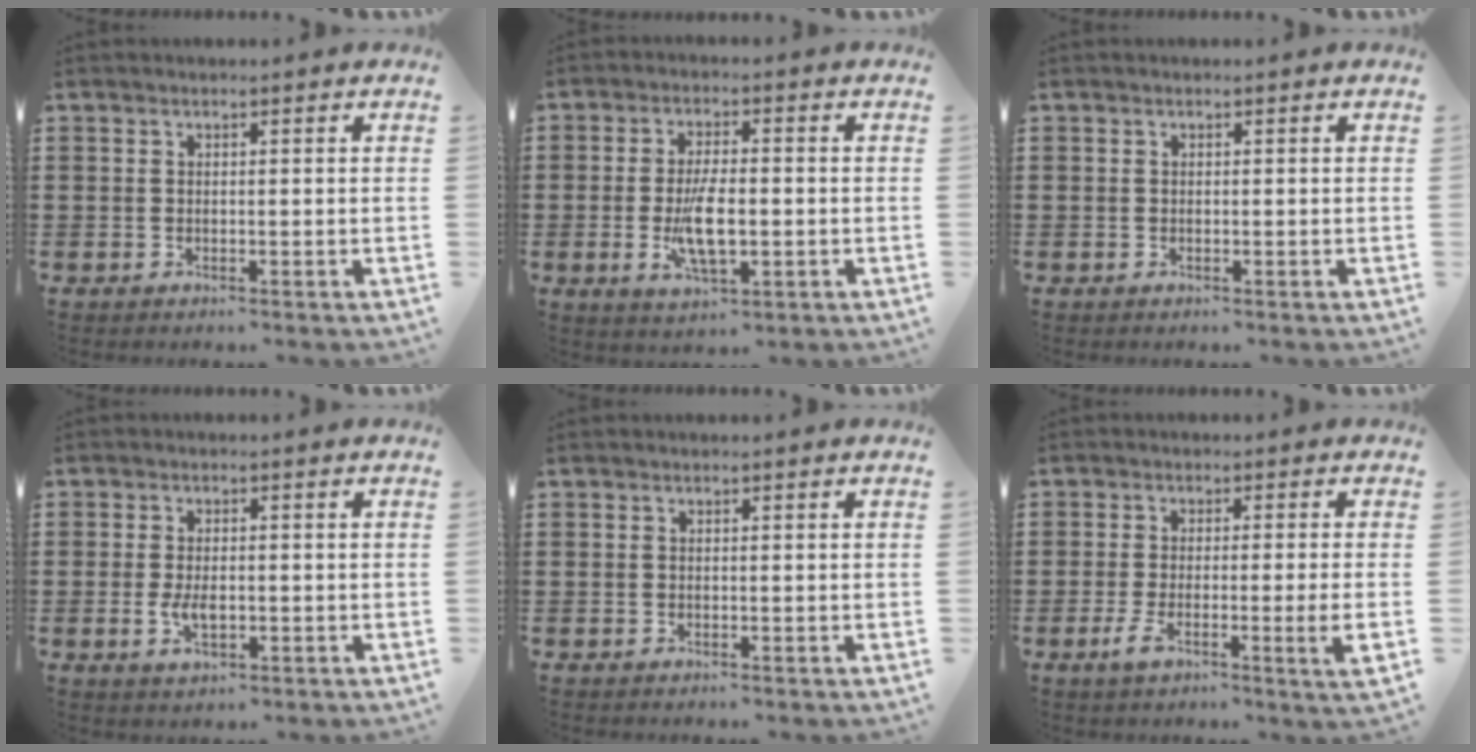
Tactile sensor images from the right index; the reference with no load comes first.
{"total": 7.5, "force": [-1.3, 2.9, 6.8], "torque": [-0.144, -0.007, -0.026]}
{"total": 0.0}
{"total": 3.5, "force": [-0.6, 1.6, 3.0], "torque": [-0.065, -0.005, -0.009]}
{"total": 0.0}
{"total": 5.8, "force": [-1.5, 0.6, 5.6], "torque": [-0.107, -0.014, -0.028]}